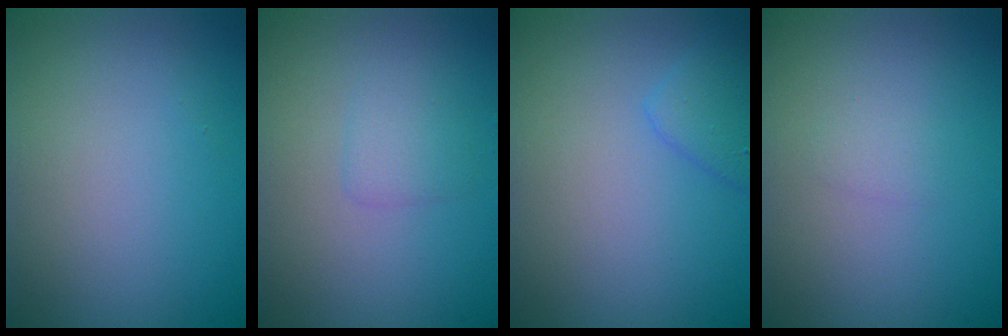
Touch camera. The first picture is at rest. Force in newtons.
{"total": 1.3, "press": 1.3, "slide": 0.1}
{"total": 1.9, "press": 1.9, "slide": 0.1}
{"total": 0.7, "press": 0.7, "slide": 0.0}